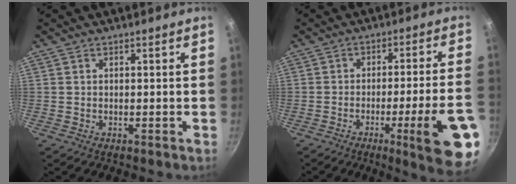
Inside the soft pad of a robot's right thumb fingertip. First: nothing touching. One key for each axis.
{"total": 15.5, "fx": -6.4, "fy": 1.6, "fz": 14.0, "tx": -0.180, "ty": 0.026, "tz": -0.084}